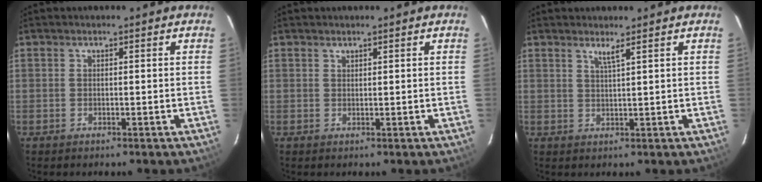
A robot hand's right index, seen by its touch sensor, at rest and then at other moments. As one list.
[{"total": 0.6, "force": [0.6, -0.2, 0.0], "torque": [-0.001, 0.000, 0.012]}, {"total": 1.9, "force": [1.3, -0.8, 1.2], "torque": [-0.025, -0.008, 0.021]}]